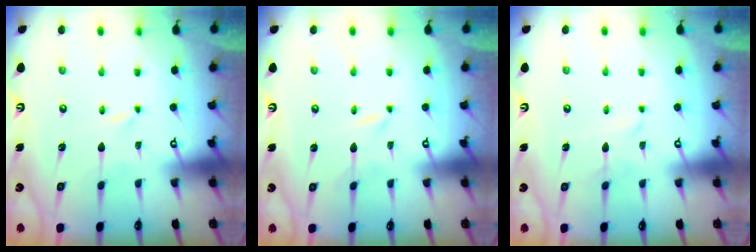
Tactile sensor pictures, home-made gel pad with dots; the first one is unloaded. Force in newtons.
{"total": 0.0}
{"total": 3.1, "press": 3.1, "slide": 0.3}